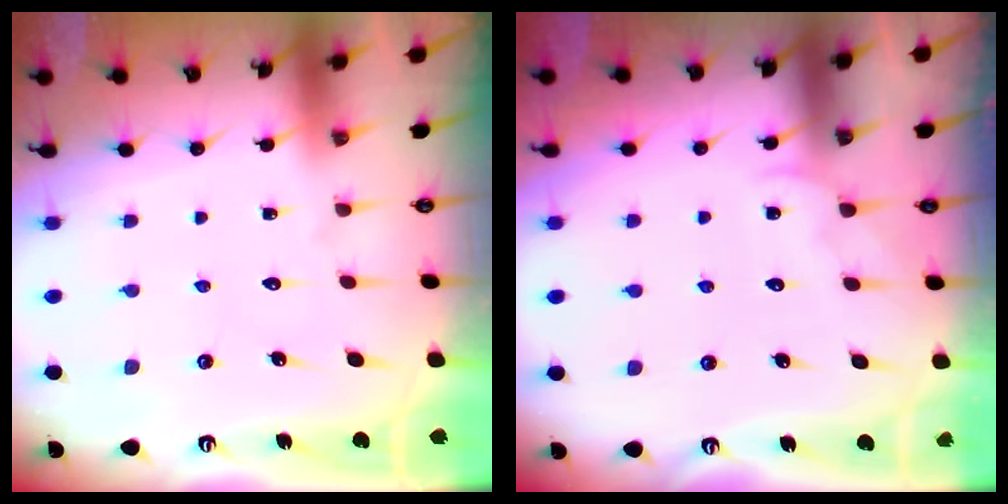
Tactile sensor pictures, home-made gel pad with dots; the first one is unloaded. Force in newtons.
{"total": 2.5, "press": 2.5, "slide": 0.4}